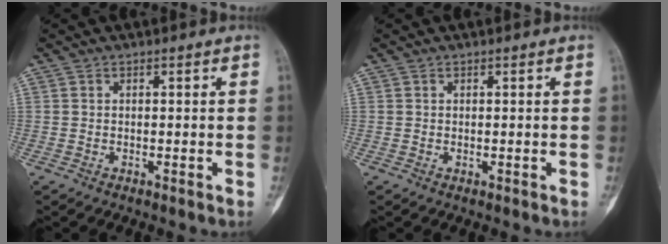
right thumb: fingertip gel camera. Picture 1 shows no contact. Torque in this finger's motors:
{"motor_torque": [-0.32, -0.65, -0.23, 0.20, 0.02]}